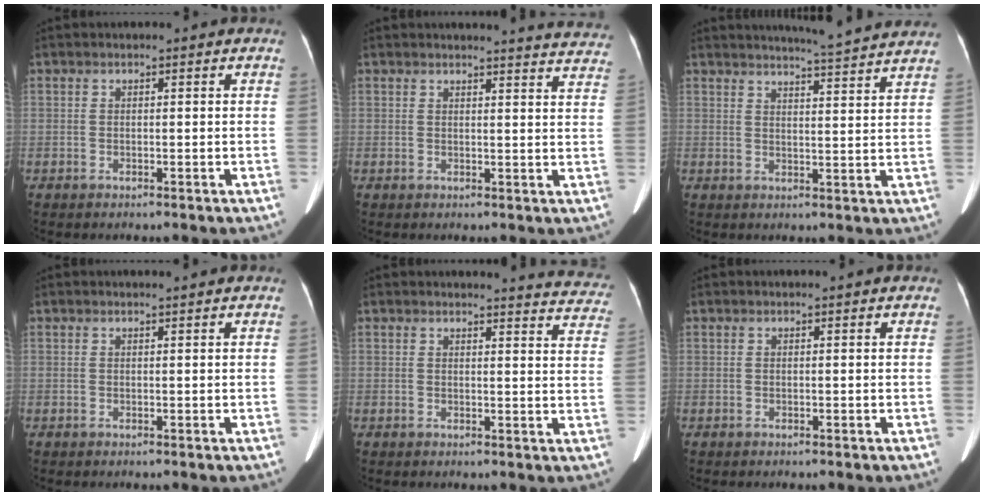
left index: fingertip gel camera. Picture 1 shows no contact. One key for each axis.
{"total": 12.4, "fx": 12.3, "fy": 0.6, "fz": 2.0, "tx": 0.002, "ty": -0.070, "tz": 0.101}
{"total": 11.0, "fx": 10.4, "fy": -1.2, "fz": 3.4, "tx": -0.058, "ty": -0.012, "tz": 0.122}
{"total": 0.7, "fx": 0.7, "fy": -0.1, "fz": 0.3, "tx": -0.009, "ty": 0.001, "tz": 0.015}
{"total": 10.6, "fx": 10.5, "fy": 1.1, "fz": 0.9, "tx": 0.019, "ty": -0.069, "tz": 0.078}
{"total": 0.0}